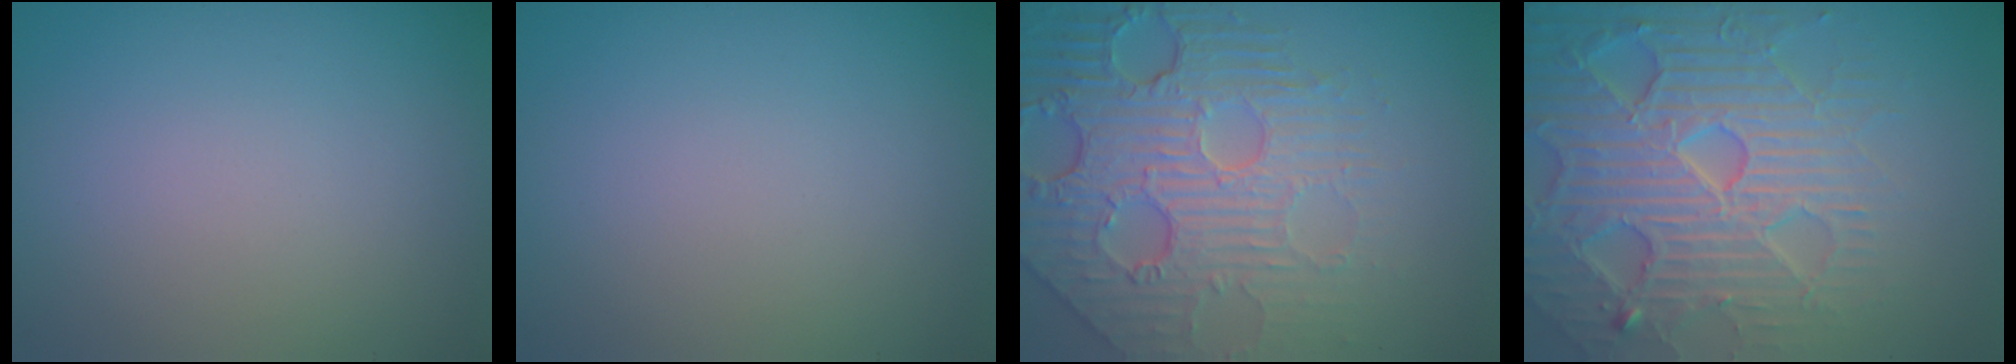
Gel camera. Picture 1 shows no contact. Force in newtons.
{"total": 0.0}
{"total": 7.6, "press": 5.6, "slide": 5.2}
{"total": 6.8, "press": 6.7, "slide": 1.5}